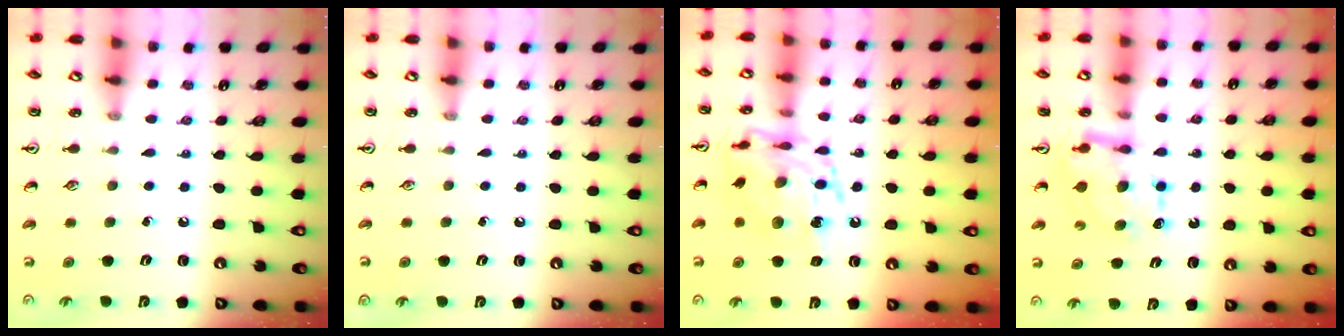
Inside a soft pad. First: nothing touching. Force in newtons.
{"total": 0.0}
{"total": 15.3, "press": 15.3, "slide": 1.3}
{"total": 7.0, "press": 6.9, "slide": 0.6}